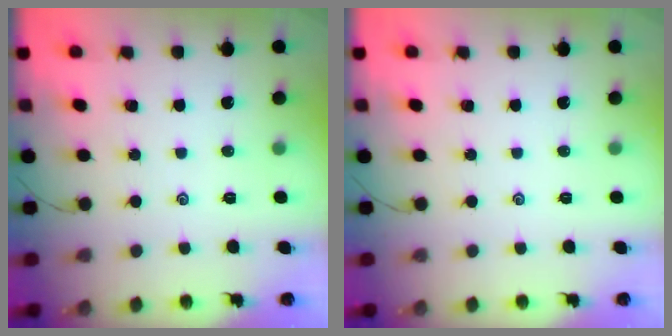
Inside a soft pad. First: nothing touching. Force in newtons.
{"total": 0.0}